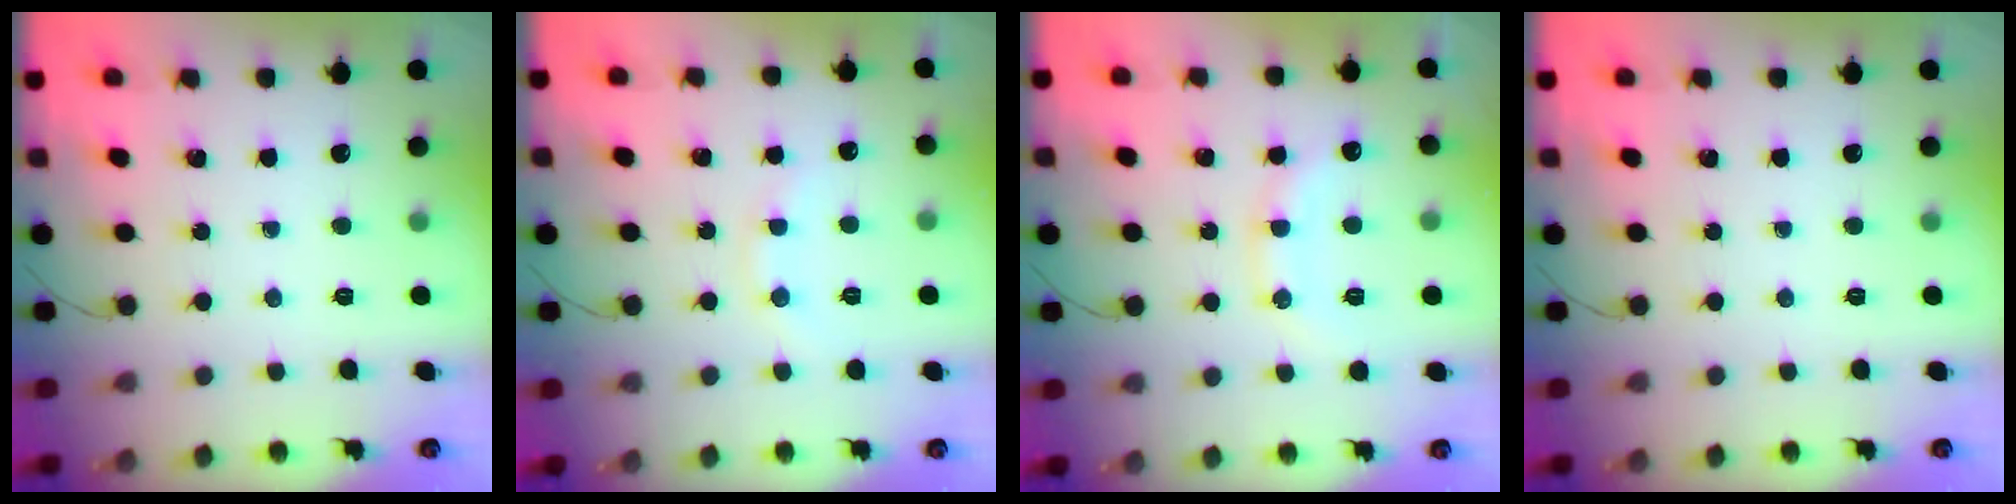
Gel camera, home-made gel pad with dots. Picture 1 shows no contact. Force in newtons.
{"total": 8.4, "press": 8.3, "slide": 1.3}
{"total": 12.6, "press": 12.6, "slide": 0.8}
{"total": 0.0}